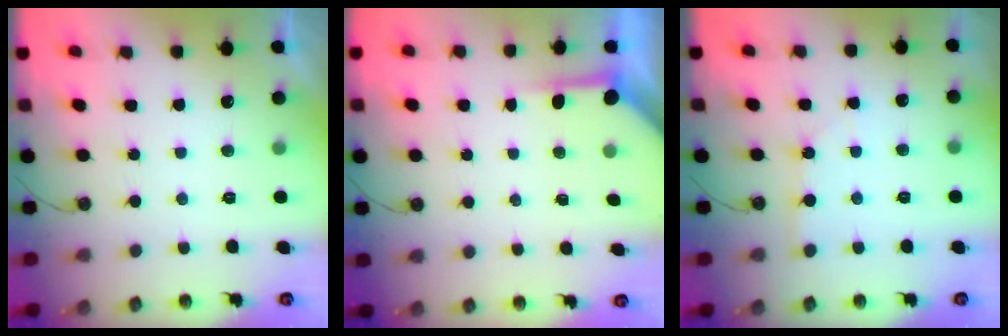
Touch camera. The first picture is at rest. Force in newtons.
{"total": 3.7, "press": 3.7, "slide": 0.5}
{"total": 2.1, "press": 2.1, "slide": 0.3}